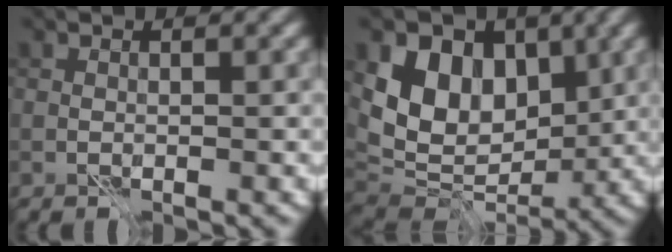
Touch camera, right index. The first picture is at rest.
{"total": 9.7, "force": [2.9, 7.1, 5.9], "torque": [-0.098, -0.002, 0.046]}